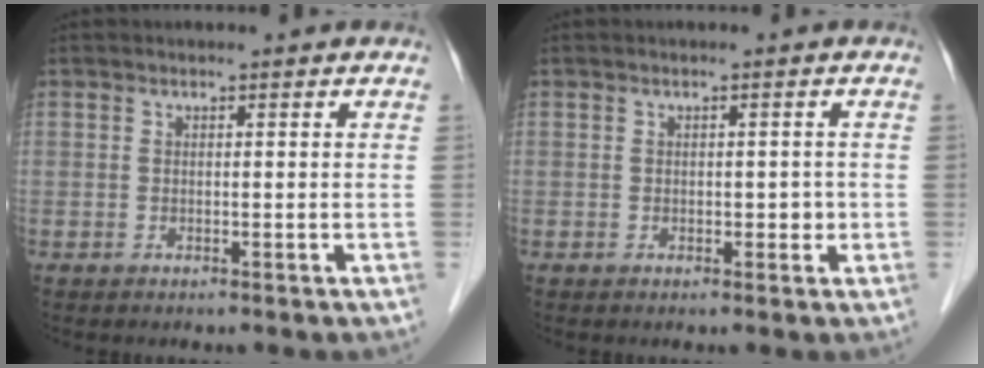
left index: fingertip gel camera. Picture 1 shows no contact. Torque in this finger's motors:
{"motor_torque": [-0.15, 0.05, 0.00, -0.01]}